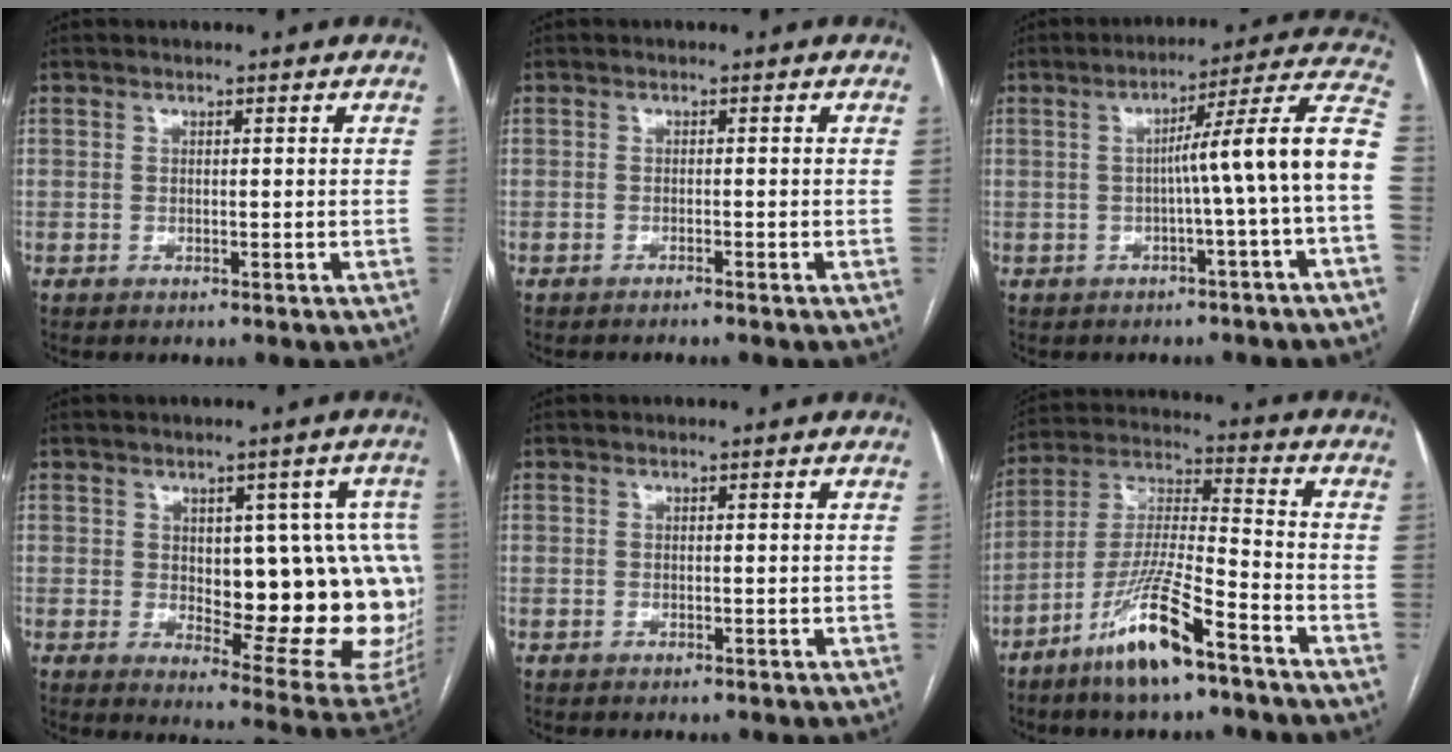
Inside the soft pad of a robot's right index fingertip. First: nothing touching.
{"total": 1.3, "force": [-1.1, -0.3, 0.5], "torque": [-0.010, 0.003, -0.016]}
{"total": 11.5, "force": [-1.6, -2.0, 11.2], "torque": [-0.141, 0.031, -0.028]}
{"total": 17.9, "force": [0.2, 7.1, 16.5], "torque": [-0.145, 0.013, 0.022]}
{"total": 0.0}
{"total": 13.2, "force": [-8.2, 1.4, 10.2], "torque": [-0.208, -0.018, -0.156]}